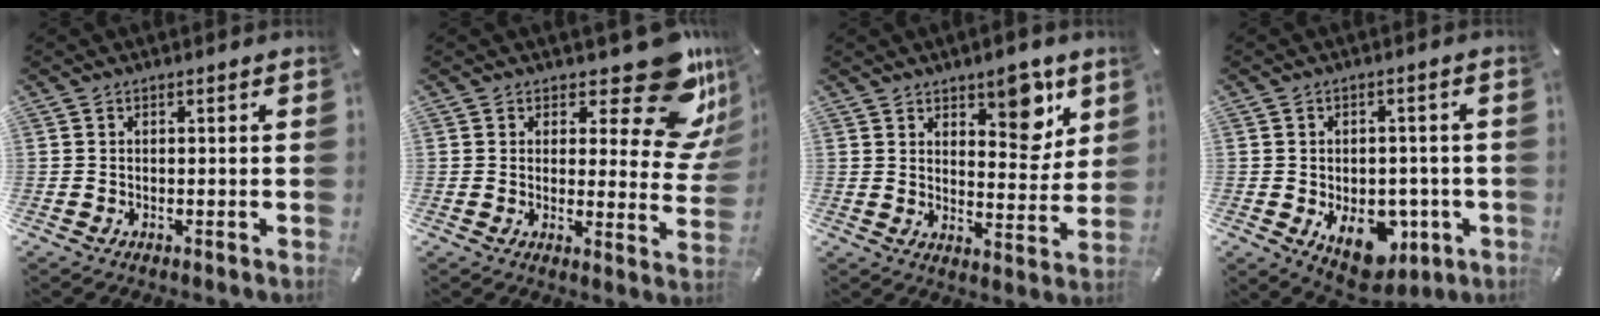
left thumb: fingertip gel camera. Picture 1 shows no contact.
{"total": 17.4, "force": [10.2, 6.9, 12.3], "torque": [-0.135, -0.083, 0.168]}
{"total": 10.2, "force": [6.6, 5.4, 5.6], "torque": [-0.043, -0.049, 0.106]}
{"total": 11.3, "force": [-3.2, 8.1, 7.2], "torque": [-0.086, -0.001, -0.050]}